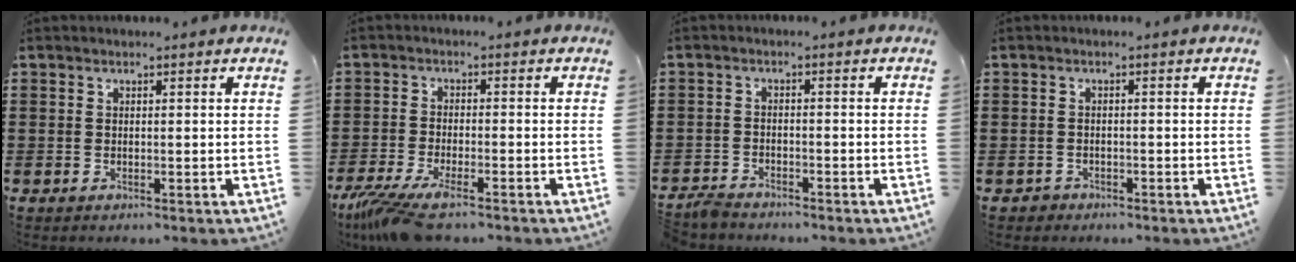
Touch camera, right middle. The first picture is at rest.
{"total": 5.8, "force": [-4.5, 0.6, 3.5], "torque": [-0.099, -0.025, -0.092]}
{"total": 2.2, "force": [-2.2, 0.5, 0.1], "torque": [-0.008, 0.004, -0.047]}
{"total": 0.9, "force": [-0.7, 0.5, 0.0], "torque": [-0.003, 0.000, -0.017]}